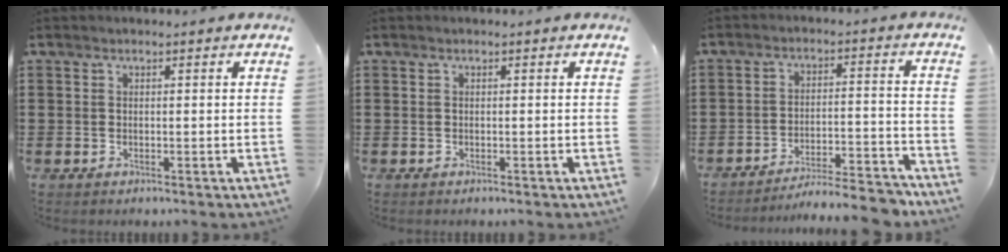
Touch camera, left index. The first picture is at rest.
{"total": 0.0}
{"total": 6.7, "force": [-6.4, 0.1, 1.9], "torque": [-0.023, 0.004, -0.120]}